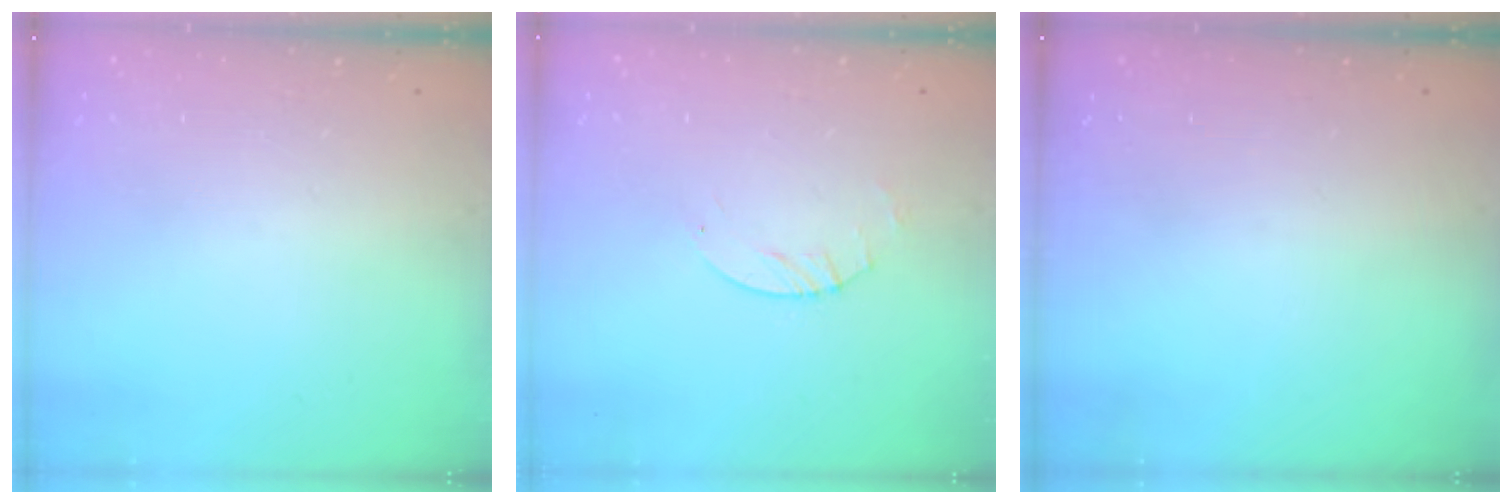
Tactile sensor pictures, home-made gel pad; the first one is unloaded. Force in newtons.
{"total": 2.6, "press": 2.5, "slide": 0.4}
{"total": 0.0}